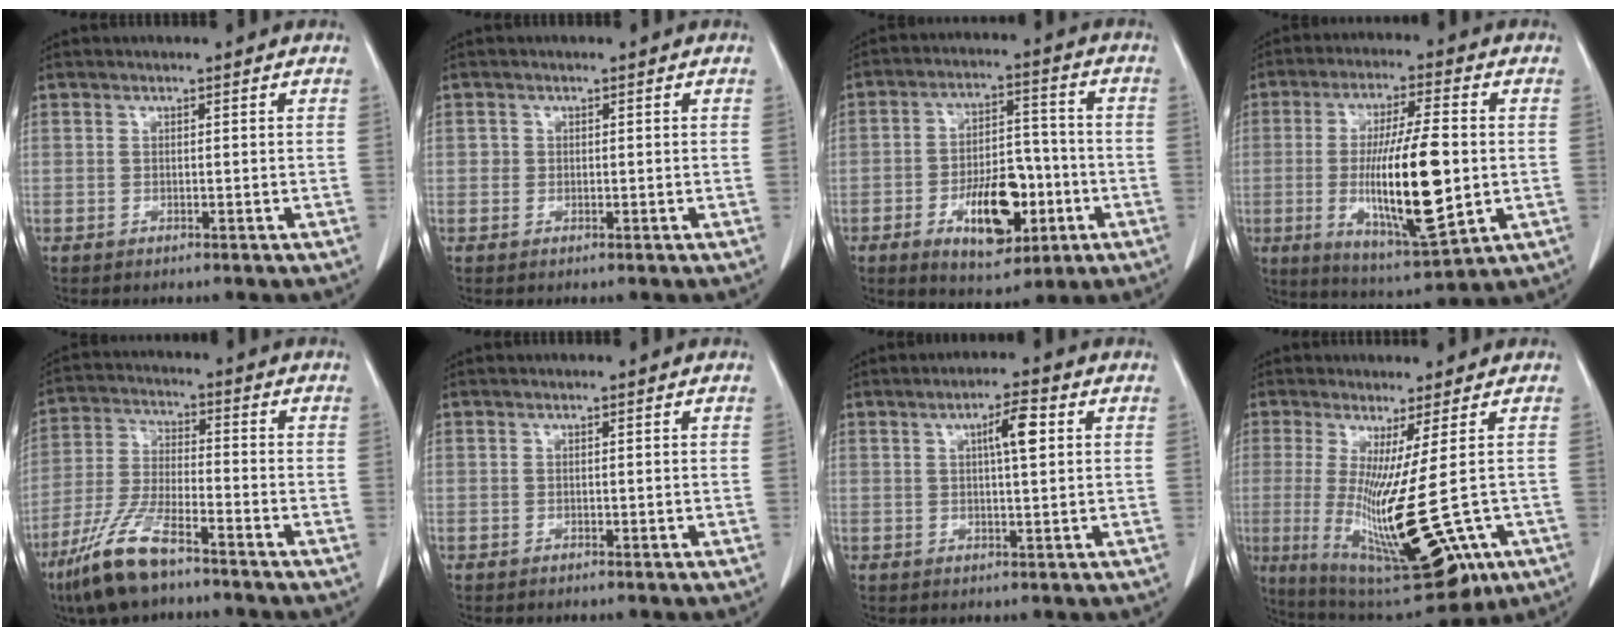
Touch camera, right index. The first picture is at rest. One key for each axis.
{"total": 0.8, "fx": 0.0, "fy": 0.8, "fz": 0.1, "tx": 0.005, "ty": 0.004, "tz": -0.001}
{"total": 12.4, "fx": -4.3, "fy": 5.6, "fz": 10.2, "tx": -0.162, "ty": 0.013, "tz": -0.061}
{"total": 16.6, "fx": -1.6, "fy": 2.9, "fz": 16.2, "tx": -0.294, "ty": -0.014, "tz": -0.019}
{"total": 10.8, "fx": -7.6, "fy": 2.1, "fz": 7.5, "tx": -0.164, "ty": -0.022, "tz": -0.148}
{"total": 0.0}
{"total": 4.8, "fx": 1.4, "fy": 0.6, "fz": 4.5, "tx": -0.077, "ty": 0.005, "tz": 0.023}
{"total": 18.9, "fx": -3.9, "fy": 2.9, "fz": 18.3, "tx": -0.340, "ty": -0.054, "tz": -0.045}